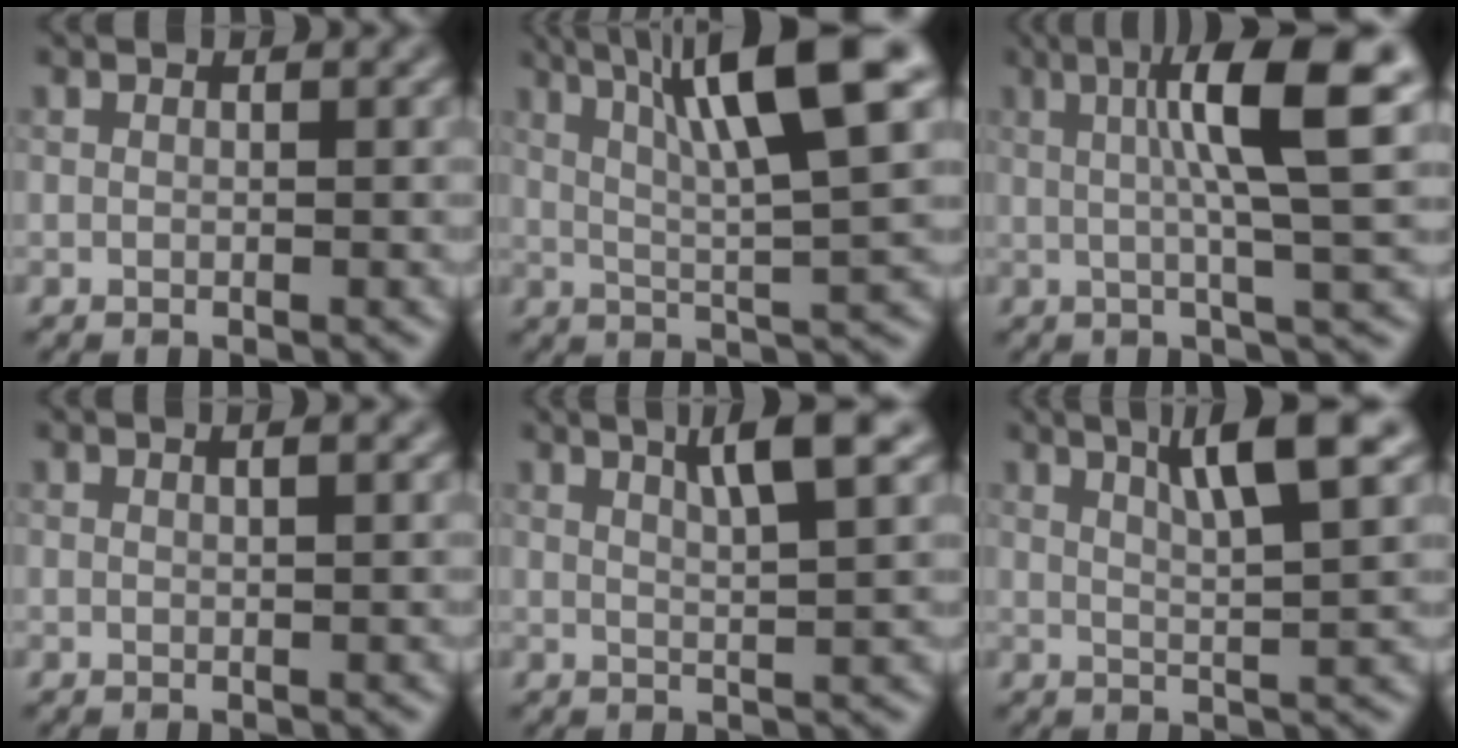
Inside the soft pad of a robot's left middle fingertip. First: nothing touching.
{"total": 10.4, "force": [4.4, 1.6, 9.2], "torque": [-0.130, 0.016, 0.071]}
{"total": 9.0, "force": [2.2, 1.5, 8.6], "torque": [-0.117, 0.012, 0.031]}
{"total": 1.5, "force": [0.8, 0.4, 1.2], "torque": [-0.012, 0.001, 0.003]}
{"total": 4.5, "force": [2.5, 0.6, 3.7], "torque": [-0.051, 0.008, 0.041]}
{"total": 6.0, "force": [3.1, 0.9, 5.1], "torque": [-0.073, 0.010, 0.051]}